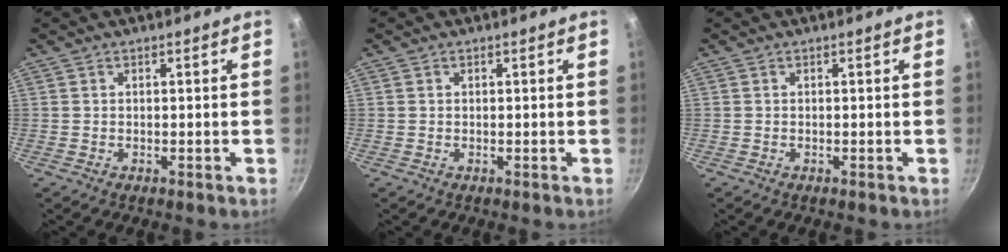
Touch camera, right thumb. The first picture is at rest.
{"total": 0.0}
{"total": 0.0}